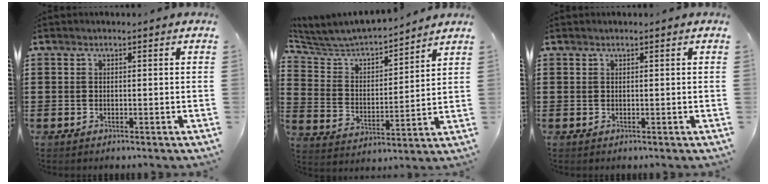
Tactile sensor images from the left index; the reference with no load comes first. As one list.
[{"total": 5.2, "force": [4.9, 1.1, 1.0], "torque": [-0.050, -0.038, 0.078]}, {"total": 0.0}]